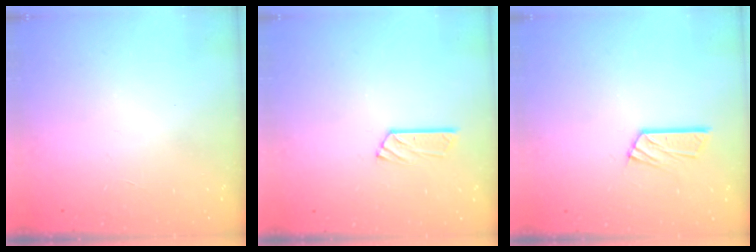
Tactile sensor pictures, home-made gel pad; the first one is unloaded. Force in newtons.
{"total": 6.3, "press": 6.3, "slide": 0.3}
{"total": 9.0, "press": 9.0, "slide": 0.8}